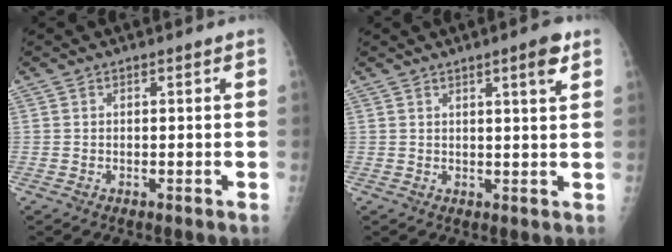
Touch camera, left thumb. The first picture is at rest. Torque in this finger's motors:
{"motor_torque": [-0.06, 0.10, 0.06, 0.08, 0.05]}